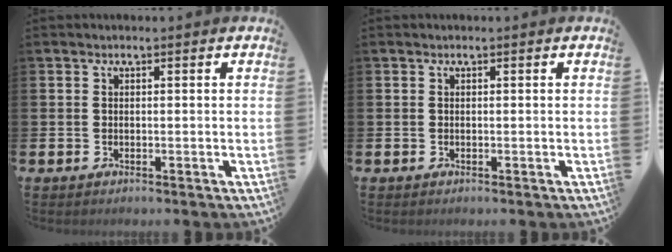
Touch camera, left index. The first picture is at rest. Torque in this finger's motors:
{"motor_torque": [-0.06, 0.06, 0.04, 0.01]}